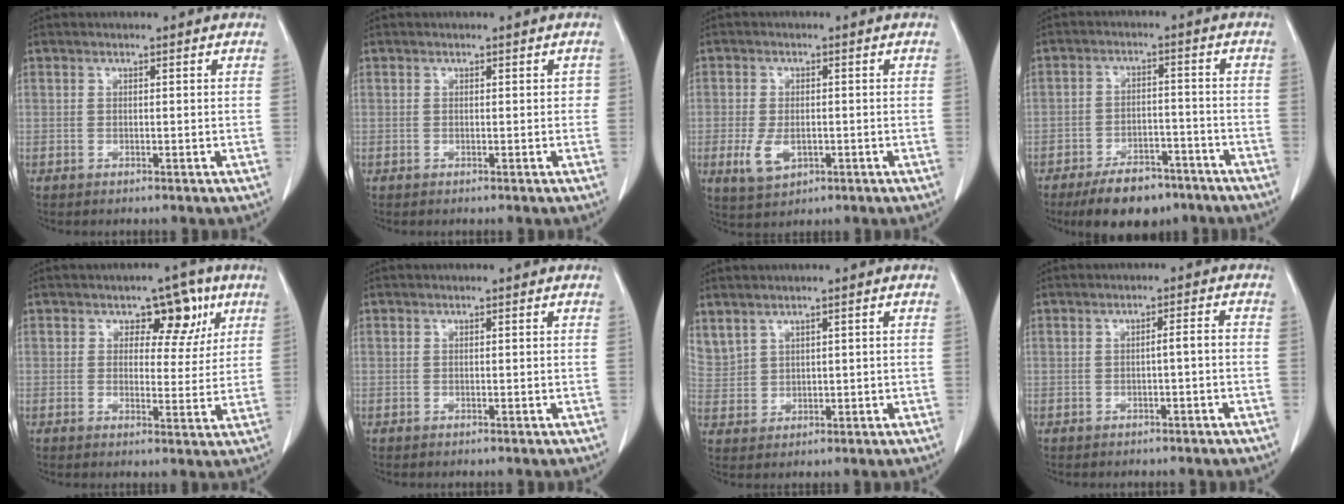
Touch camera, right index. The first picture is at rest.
{"total": 0.8, "force": [0.0, 0.6, 0.4], "torque": [0.004, 0.010, 0.000]}
{"total": 4.8, "force": [-1.2, 2.9, 3.6], "torque": [-0.072, -0.006, -0.010]}
{"total": 9.5, "force": [-7.0, 4.4, 4.6], "torque": [-0.073, 0.002, -0.111]}
{"total": 6.6, "force": [3.1, 4.0, 4.2], "torque": [-0.035, 0.010, 0.039]}
{"total": 0.0}
{"total": 5.5, "force": [3.6, 3.7, 2.0], "torque": [-0.060, 0.013, 0.094]}
{"total": 1.8, "force": [-0.6, 0.1, 1.7], "torque": [-0.023, 0.003, -0.010]}